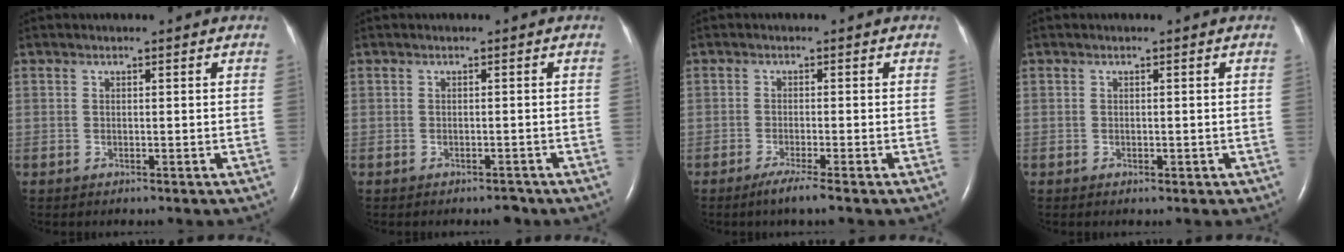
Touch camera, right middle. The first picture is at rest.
{"total": 1.2, "force": [-1.0, 0.5, 0.4], "torque": [-0.005, 0.000, -0.012]}
{"total": 3.0, "force": [-2.1, -0.4, 2.1], "torque": [-0.047, -0.010, -0.041]}
{"total": 1.0, "force": [-0.4, 0.6, 0.7], "torque": [-0.008, 0.000, -0.002]}